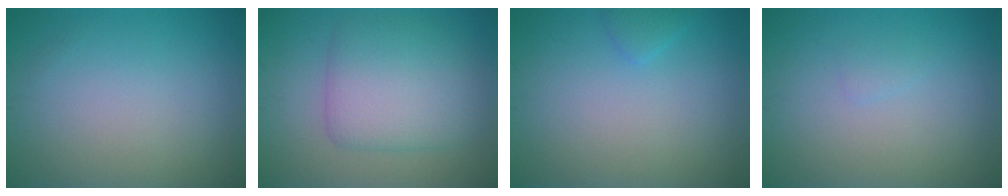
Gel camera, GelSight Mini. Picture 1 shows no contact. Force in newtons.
{"total": 5.9, "press": 5.9, "slide": 0.1}
{"total": 1.0, "press": 1.0, "slide": 0.1}
{"total": 0.6, "press": 0.6, "slide": 0.0}